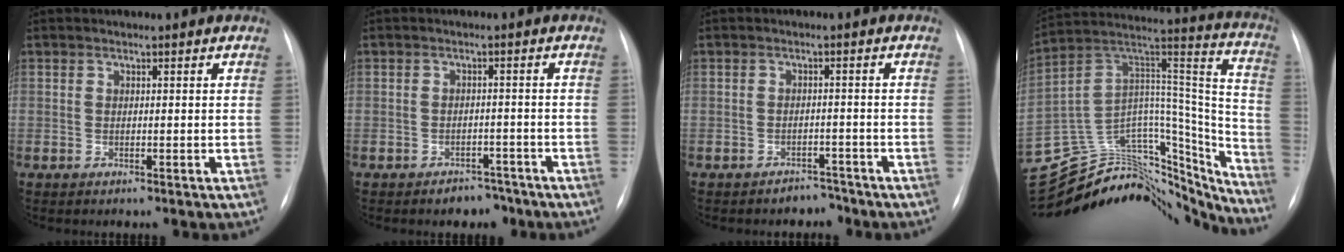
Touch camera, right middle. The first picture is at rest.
{"total": 2.8, "force": [-2.4, 1.6, 0.0], "torque": [-0.001, 0.008, -0.029]}
{"total": 2.5, "force": [-2.2, 1.1, -0.3], "torque": [0.003, 0.003, -0.028]}
{"total": 35.1, "force": [-31.3, 11.9, 10.8], "torque": [-0.180, 0.041, -0.444]}